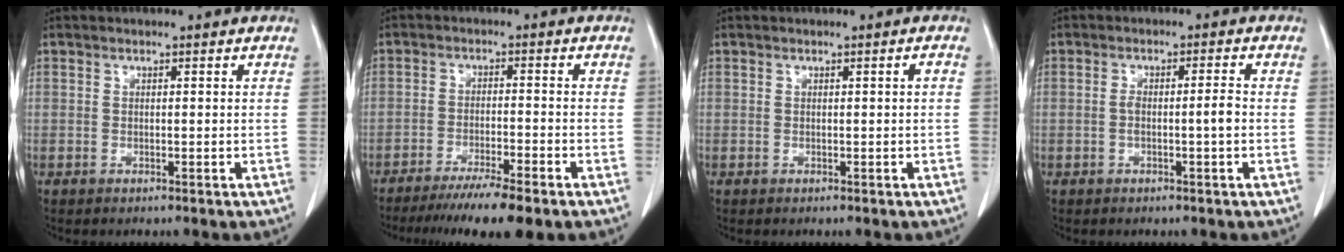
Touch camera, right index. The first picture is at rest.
{"total": 9.3, "force": [-7.2, -0.2, 5.9], "torque": [-0.084, -0.024, -0.114]}
{"total": 0.5, "force": [-0.1, 0.0, 0.5], "torque": [-0.008, 0.000, 0.001]}
{"total": 3.0, "force": [-0.6, 0.1, 2.9], "torque": [-0.055, 0.006, -0.009]}